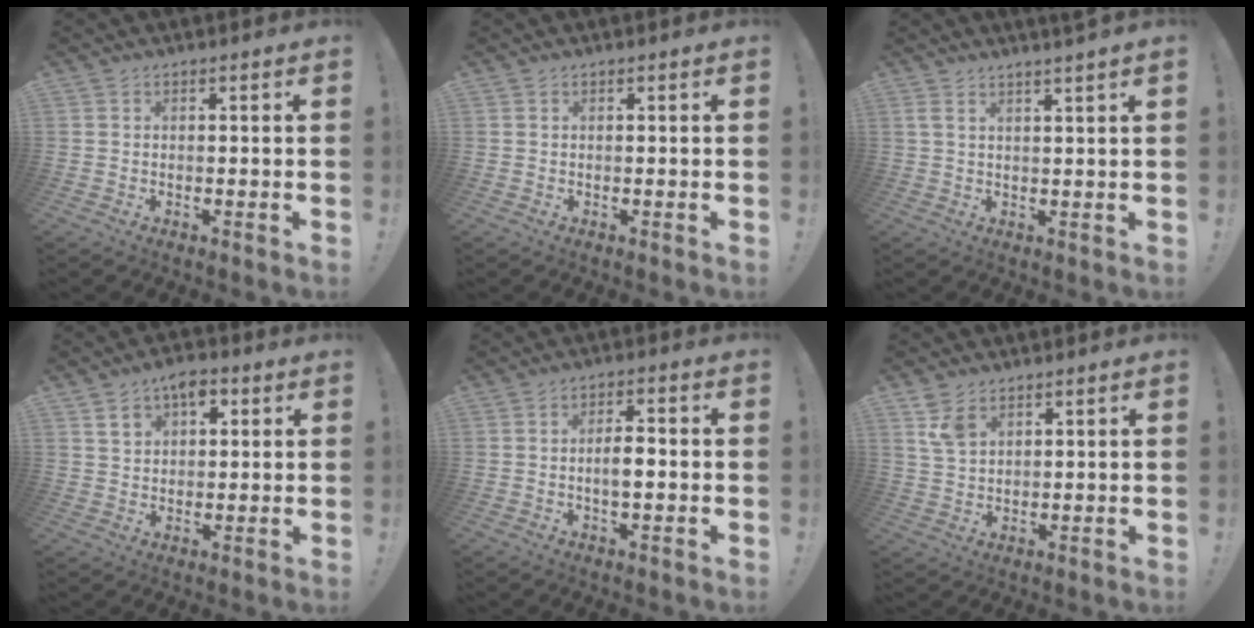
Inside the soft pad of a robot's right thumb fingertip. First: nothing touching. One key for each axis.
{"total": 0.0}
{"total": 3.5, "fx": 2.5, "fy": -0.7, "fz": 2.3, "tx": -0.045, "ty": -0.011, "tz": 0.042}
{"total": 7.5, "fx": 3.5, "fy": 5.1, "fz": 4.2, "tx": -0.058, "ty": -0.002, "tz": 0.061}
{"total": 4.3, "fx": -0.7, "fy": 1.7, "fz": 3.9, "tx": -0.062, "ty": 0.005, "tz": -0.016}
{"total": 5.3, "fx": 3.2, "fy": 3.0, "fz": 3.0, "tx": -0.054, "ty": -0.011, "tz": 0.063}